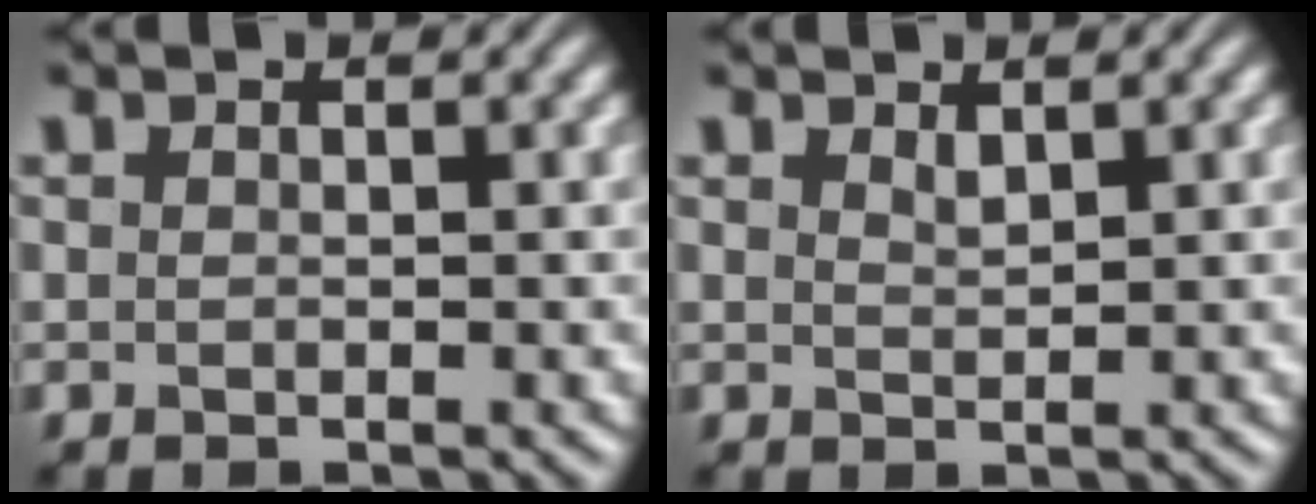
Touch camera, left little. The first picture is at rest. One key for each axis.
{"total": 0.9, "fx": 0.8, "fy": 0.2, "fz": 0.4, "tx": -0.009, "ty": -0.001, "tz": 0.016}